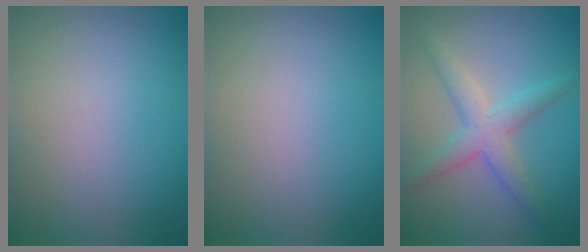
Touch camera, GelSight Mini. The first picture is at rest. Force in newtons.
{"total": 0.0}
{"total": 3.6, "press": 3.6, "slide": 0.1}